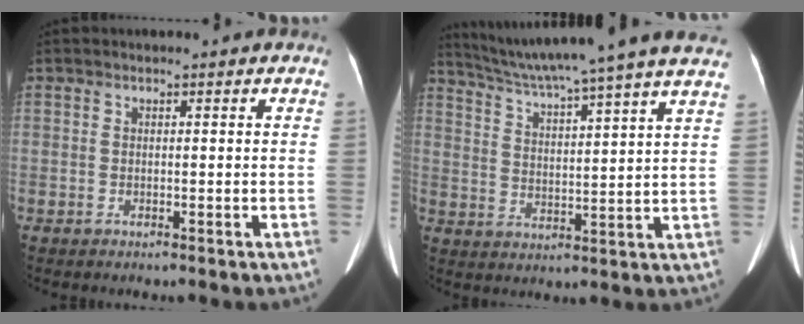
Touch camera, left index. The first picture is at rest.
{"total": 21.1, "force": [18.2, -1.7, 10.4], "torque": [-0.178, -0.011, 0.253]}